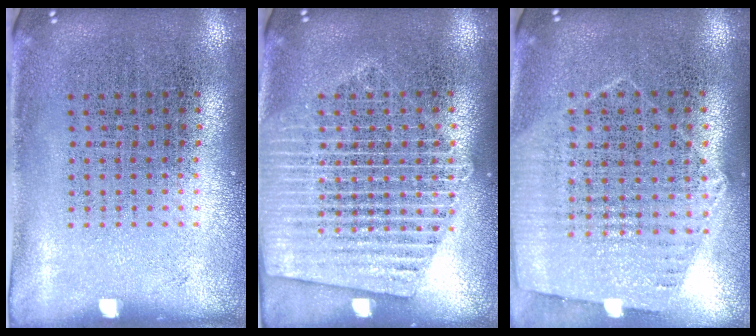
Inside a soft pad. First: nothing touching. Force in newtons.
{"total": 1.9, "press": 1.9, "slide": 0.3}
{"total": 1.2, "press": 1.1, "slide": 0.4}